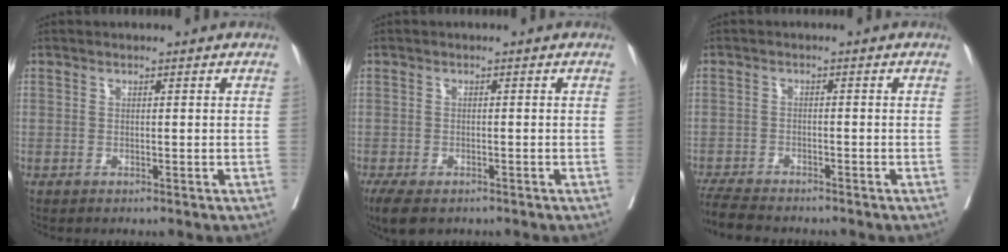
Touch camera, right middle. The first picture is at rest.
{"total": 5.7, "force": [-4.1, 2.4, 3.1], "torque": [-0.051, -0.012, -0.063]}
{"total": 6.9, "force": [-6.4, 1.0, 2.5], "torque": [-0.038, -0.017, -0.108]}